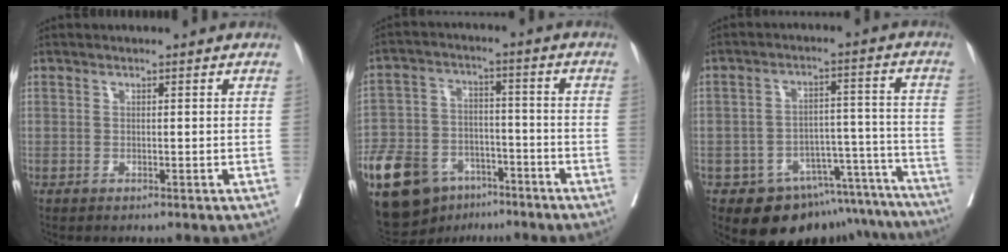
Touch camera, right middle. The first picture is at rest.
{"total": 18.8, "force": [-11.8, 10.9, 9.9], "torque": [-0.229, 0.004, -0.200]}
{"total": 15.0, "force": [-12.7, 7.2, 3.2], "torque": [-0.009, 0.062, -0.159]}